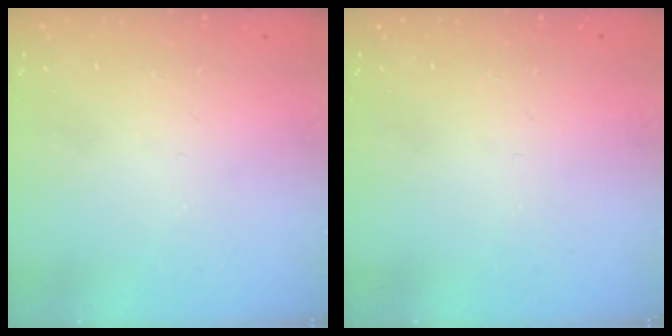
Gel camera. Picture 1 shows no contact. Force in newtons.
{"total": 0.0}